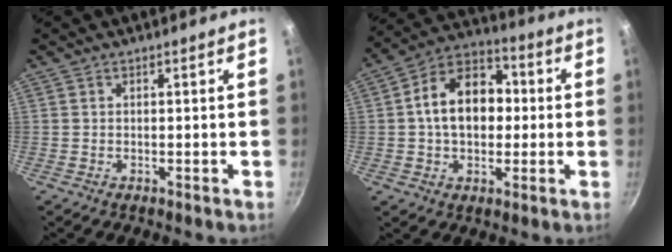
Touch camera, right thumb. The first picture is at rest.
{"total": 14.7, "force": [0.7, 10.4, 10.4], "torque": [-0.127, 0.030, -0.006]}